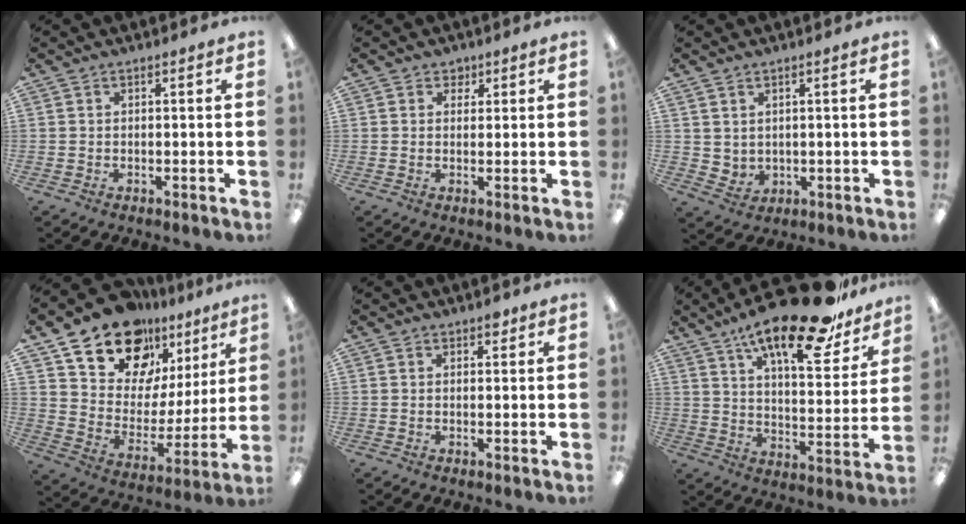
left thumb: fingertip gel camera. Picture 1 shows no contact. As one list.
[{"total": 2.1, "force": [1.2, 1.6, 0.3], "torque": [0.007, -0.003, 0.018]}, {"total": 2.9, "force": [2.2, 1.8, 0.5], "torque": [-0.016, -0.013, 0.042]}, {"total": 18.3, "force": [13.9, 10.2, 6.1], "torque": [-0.122, -0.099, 0.255]}, {"total": 1.7, "force": [1.1, 1.0, 0.7], "torque": [0.001, -0.004, 0.016]}, {"total": 21.6, "force": [15.5, 6.3, 13.6], "torque": [-0.205, -0.102, 0.255]}]